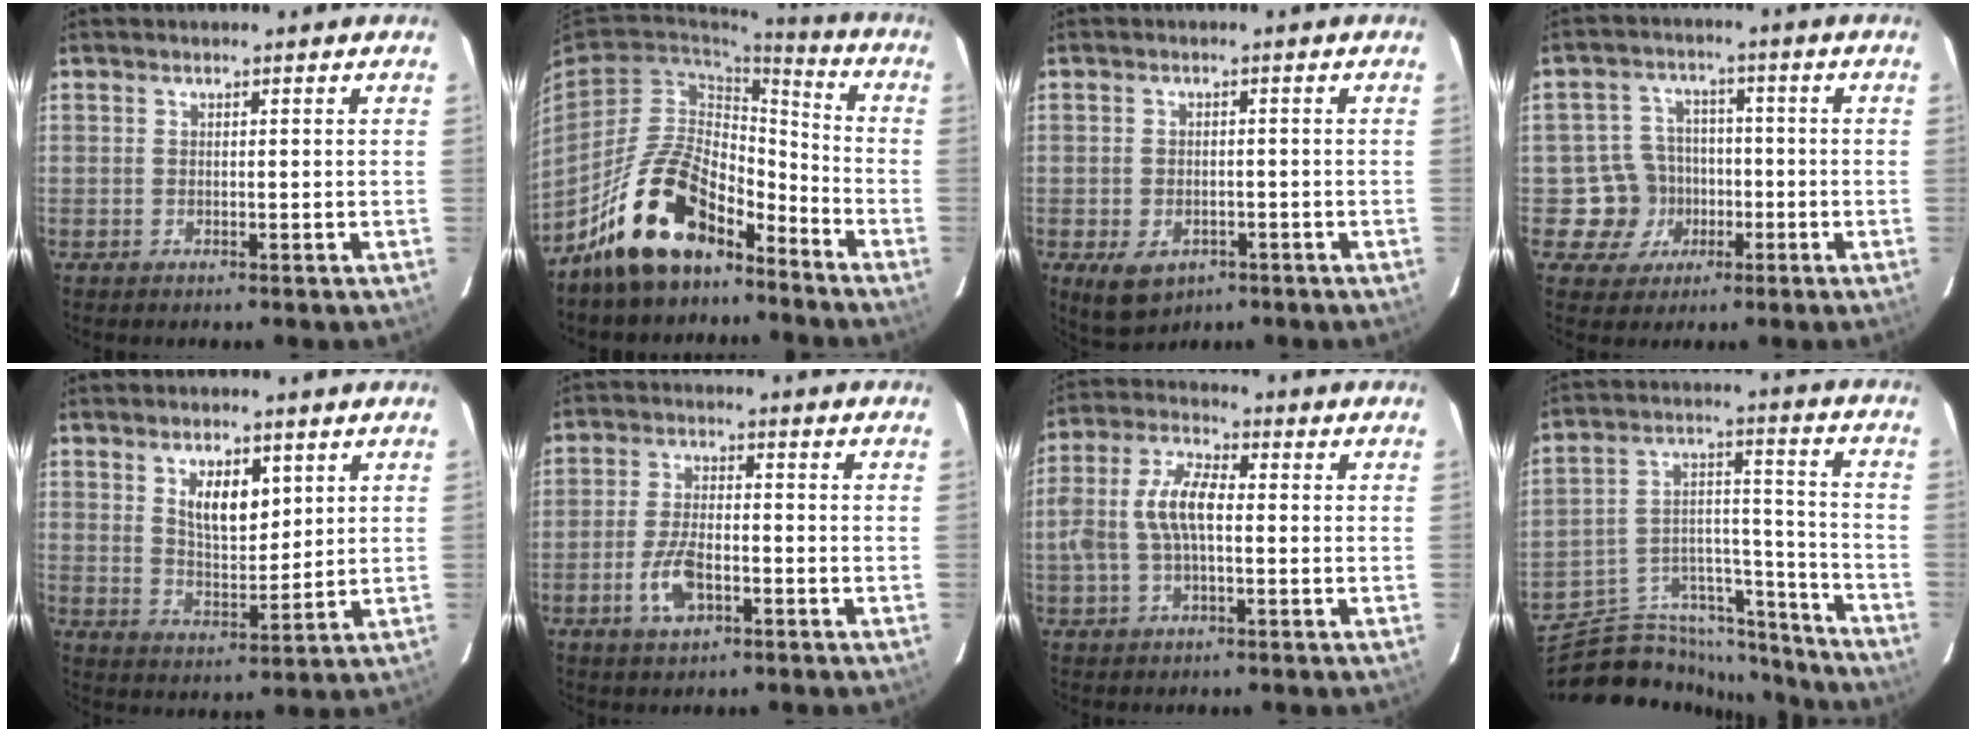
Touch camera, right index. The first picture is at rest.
{"total": 16.7, "force": [-11.9, 7.7, 8.8], "torque": [-0.174, 0.029, -0.198]}
{"total": 6.6, "force": [-3.2, 4.5, 3.6], "torque": [-0.077, -0.014, -0.042]}
{"total": 7.7, "force": [-2.5, 7.3, 0.5], "torque": [-0.031, 0.024, -0.035]}
{"total": 7.8, "force": [3.3, 3.7, 6.0], "torque": [-0.097, 0.000, 0.065]}
{"total": 3.3, "force": [-1.5, 1.3, 2.7], "torque": [-0.059, -0.001, -0.029]}
{"total": 9.3, "force": [-0.7, 4.4, 8.2], "torque": [-0.173, 0.016, -0.012]}
{"total": 20.9, "force": [-18.4, 8.3, 5.5], "torque": [-0.099, 0.067, -0.274]}